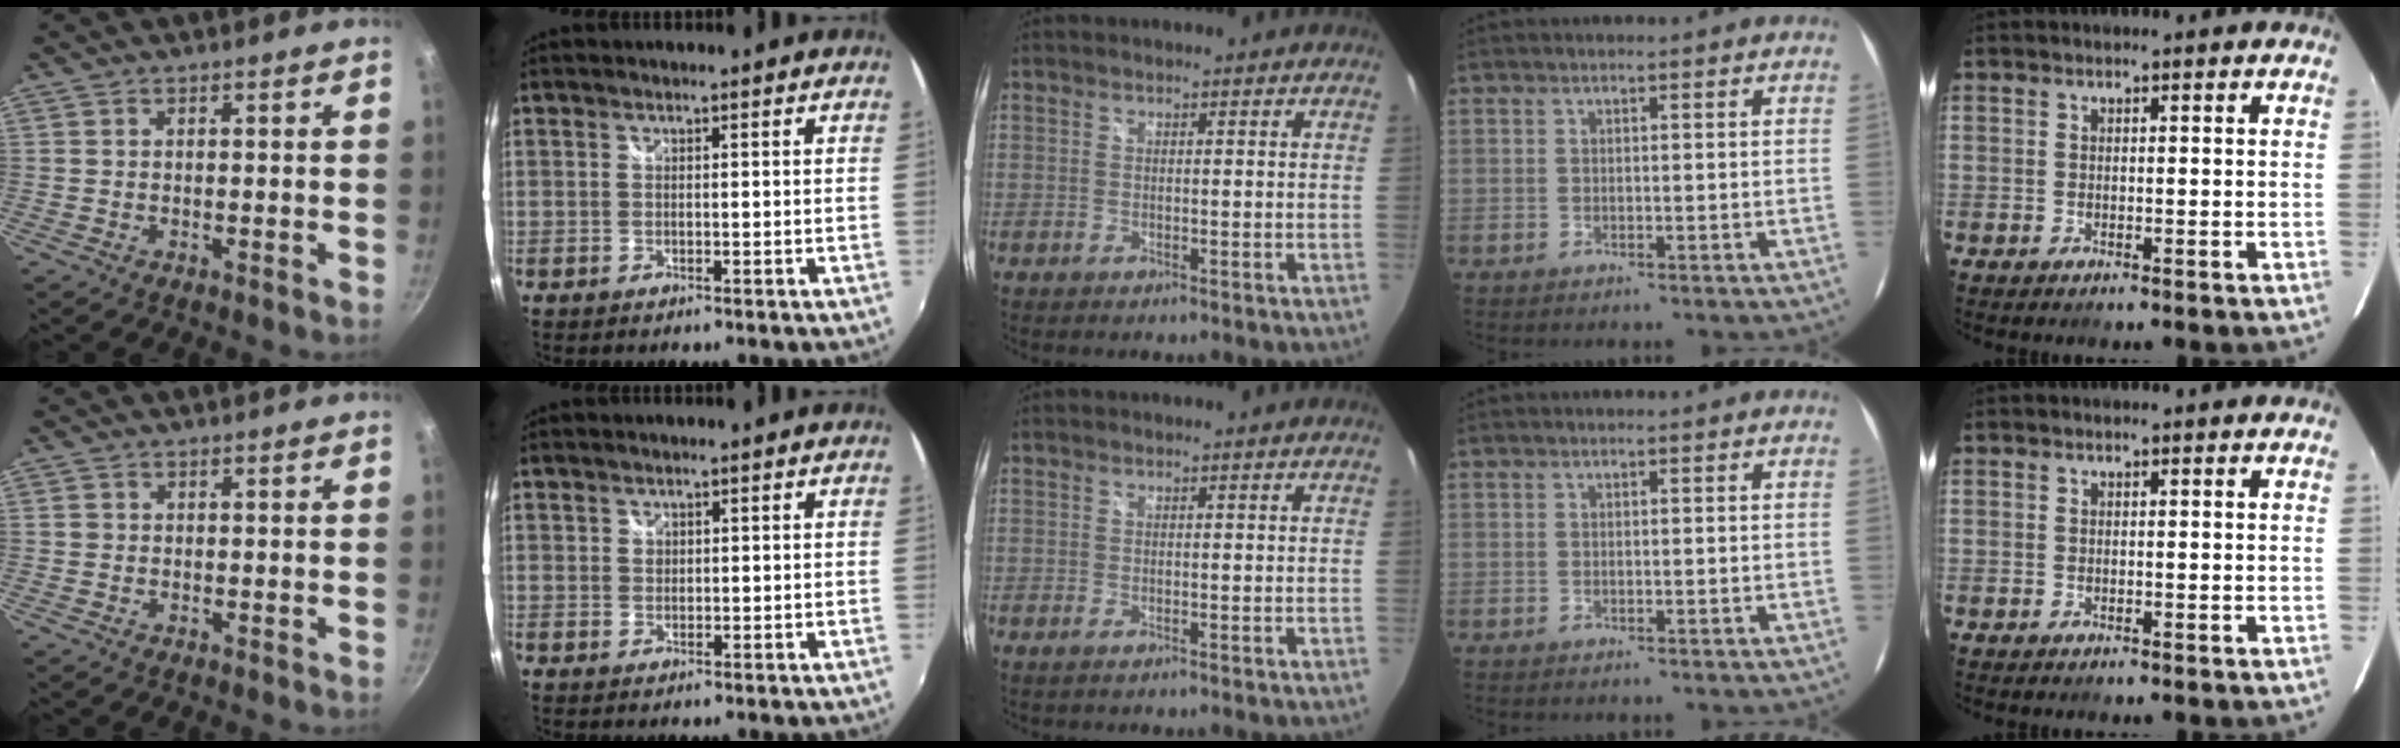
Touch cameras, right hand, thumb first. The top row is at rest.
{"thumb": {"total": 0.9, "force": [-0.1, 0.9, 0.2], "torque": [-0.002, 0.003, -0.002]}, "index": {"total": 0.9, "force": [0.4, 0.8, 0.1], "torque": [0.000, 0.003, 0.004]}, "middle": {"total": 0.7, "force": [-0.4, 0.1, 0.6], "torque": [-0.013, -0.004, -0.009]}}